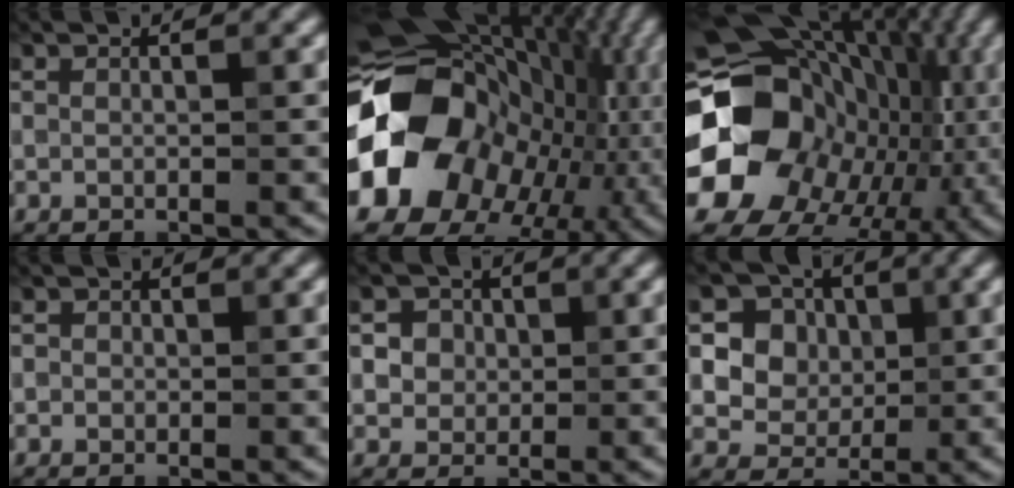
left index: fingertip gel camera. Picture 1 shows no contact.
{"total": 21.2, "force": [-3.6, 17.6, 11.2], "torque": [-0.220, -0.037, -0.069]}
{"total": 23.4, "force": [-2.2, 20.5, 10.9], "torque": [-0.197, -0.010, -0.067]}
{"total": 0.8, "force": [0.1, 0.8, 0.1], "torque": [0.003, -0.005, -0.002]}
{"total": 4.5, "force": [1.4, 3.9, 1.8], "torque": [-0.024, 0.012, 0.018]}
{"total": 6.4, "force": [1.6, 5.5, 2.7], "torque": [-0.048, 0.008, 0.020]}